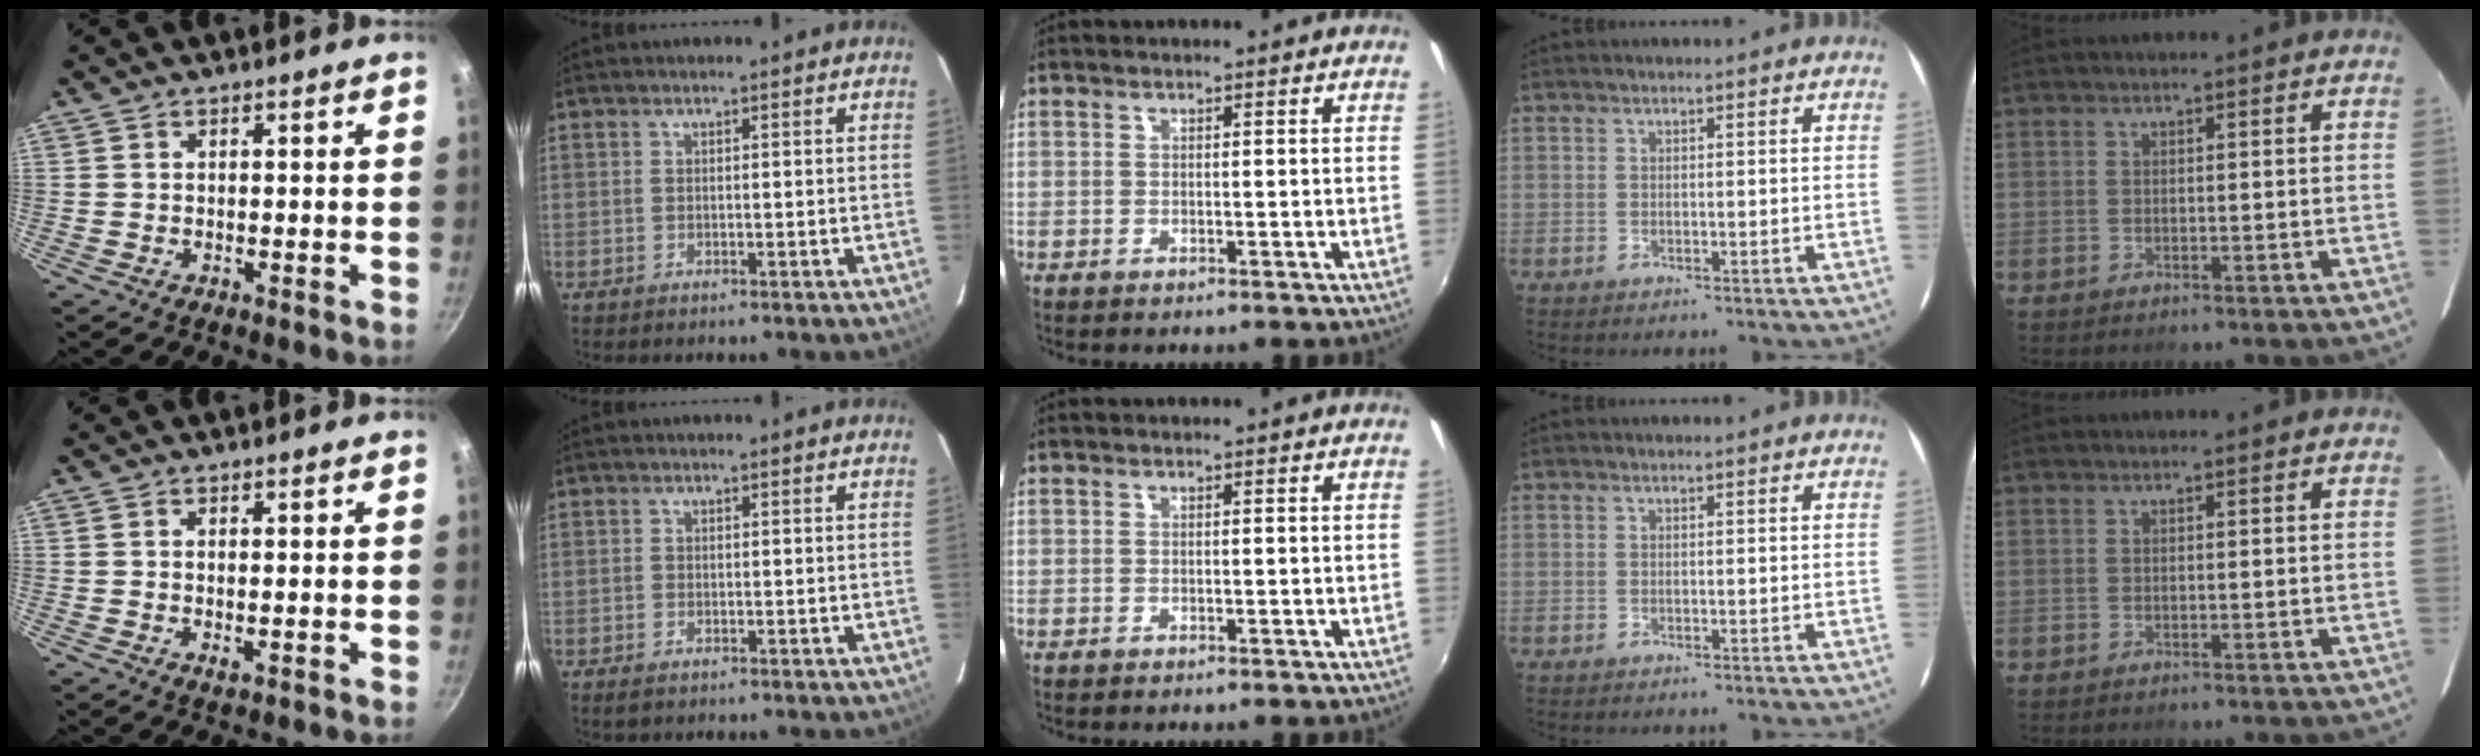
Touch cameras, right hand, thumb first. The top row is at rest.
{"thumb": {"total": 1.2, "force": [-0.1, 0.5, 1.0], "torque": [-0.020, -0.002, 0.000]}, "index": {"total": 1.5, "force": [-1.0, 0.9, 0.7], "torque": [-0.012, -0.004, -0.019]}}